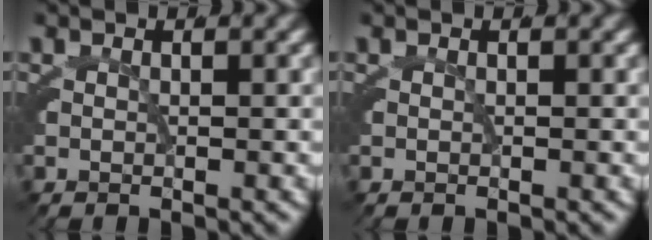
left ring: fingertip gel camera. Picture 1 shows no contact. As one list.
[{"total": 0.0}]